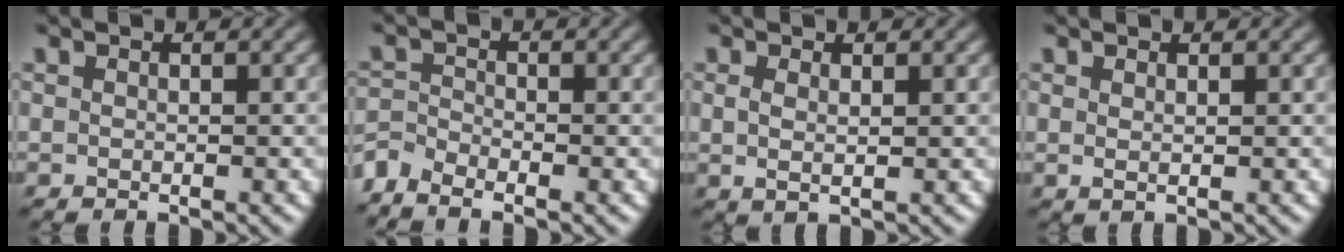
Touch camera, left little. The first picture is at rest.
{"total": 2.6, "force": [-2.5, 0.5, 0.3], "torque": [-0.008, 0.000, -0.063]}
{"total": 1.1, "force": [0.4, 0.4, 1.0], "torque": [-0.022, -0.001, 0.010]}
{"total": 0.5, "force": [0.4, 0.0, 0.3], "torque": [-0.009, 0.000, 0.009]}